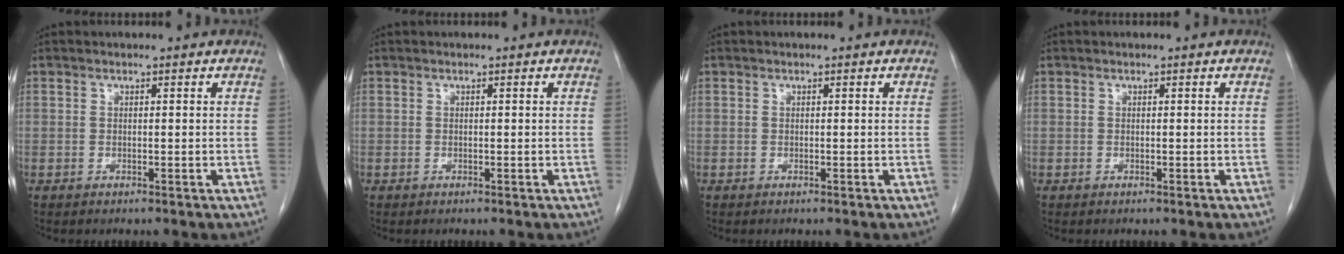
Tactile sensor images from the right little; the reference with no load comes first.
{"total": 0.0}
{"total": 0.0}
{"total": 0.0}